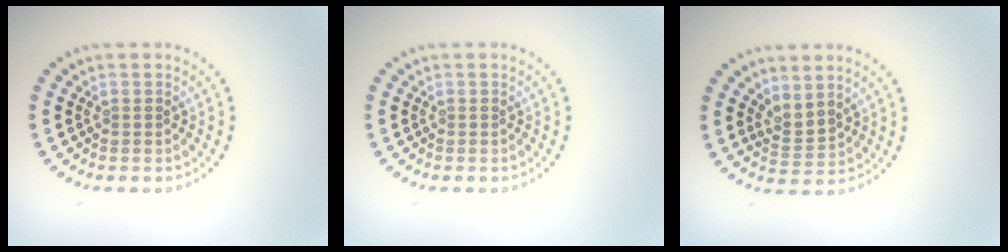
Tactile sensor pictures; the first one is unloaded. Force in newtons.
{"total": 0.0}
{"total": 2.1, "press": 1.4, "slide": 1.5}